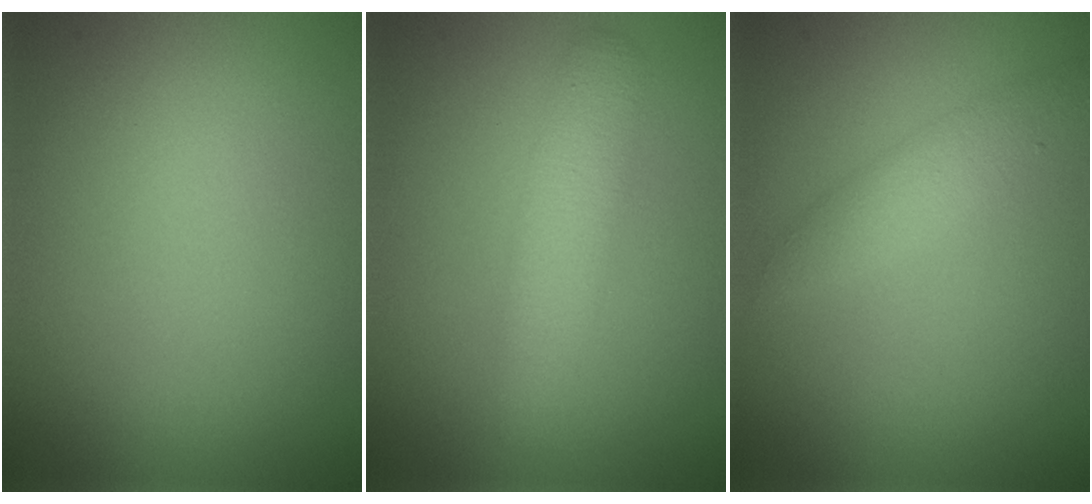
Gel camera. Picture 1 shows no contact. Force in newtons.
{"total": 3.2, "press": 3.2, "slide": 0.1}
{"total": 2.1, "press": 2.1, "slide": 0.1}